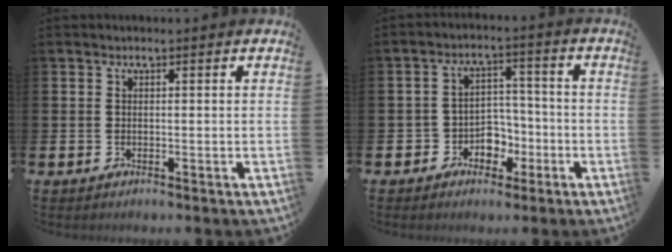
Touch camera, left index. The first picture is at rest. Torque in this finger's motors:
{"motor_torque": [0.27, 0.38, 0.08, 0.02]}